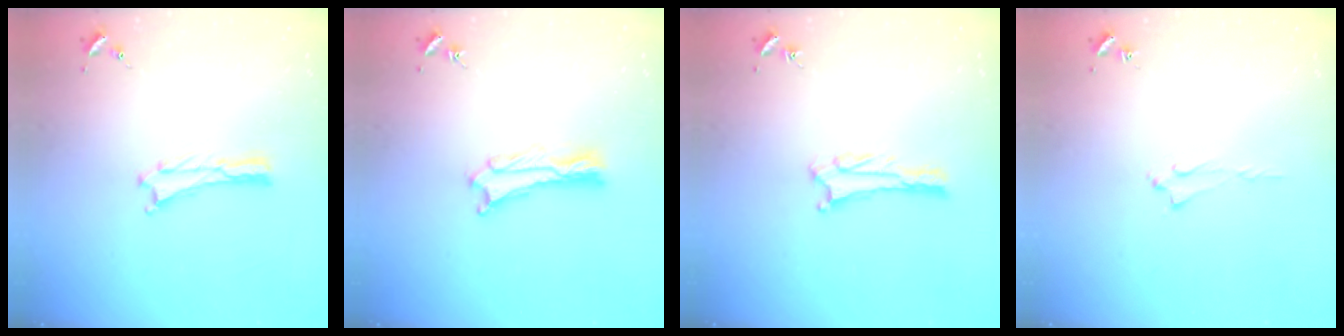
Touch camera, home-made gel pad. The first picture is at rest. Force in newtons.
{"total": 1.2, "press": 1.2, "slide": 0.2}
{"total": 2.7, "press": 2.7, "slide": 0.2}
{"total": 1.6, "press": 1.6, "slide": 0.2}